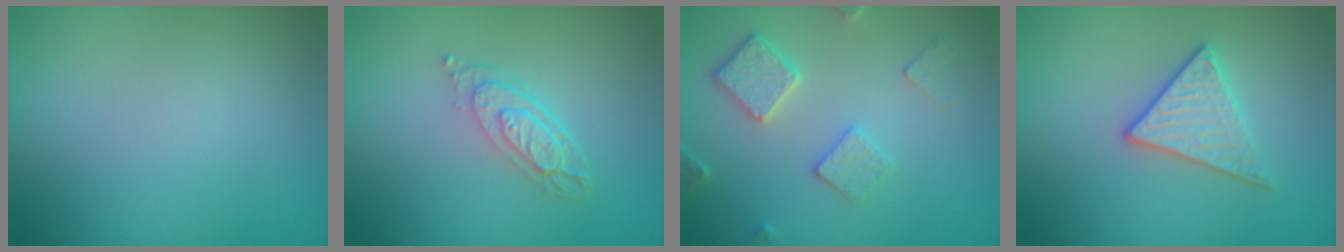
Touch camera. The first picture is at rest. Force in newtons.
{"total": 3.4, "press": 2.6, "slide": 2.2}
{"total": 3.3, "press": 3.1, "slide": 0.9}
{"total": 2.8, "press": 2.6, "slide": 1.0}